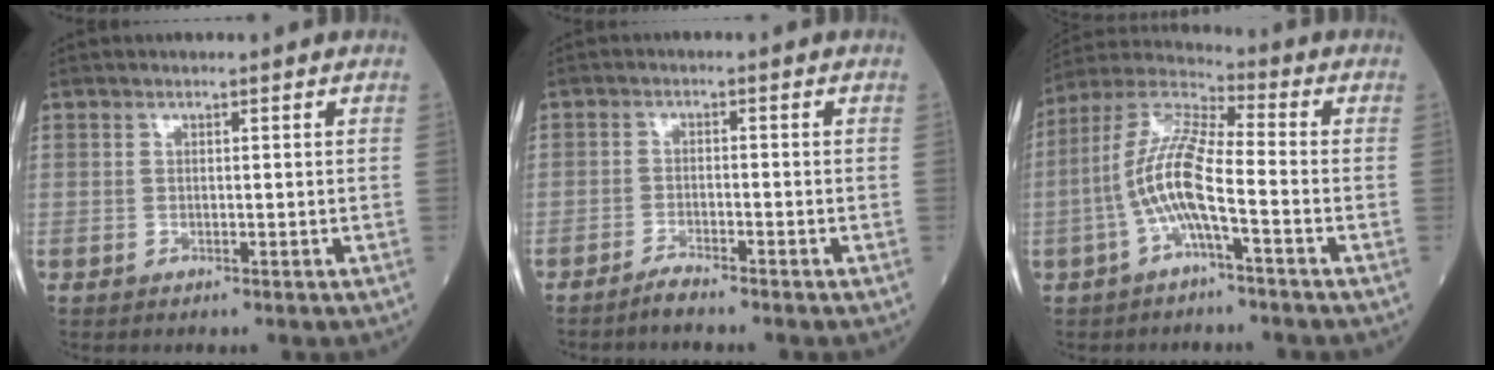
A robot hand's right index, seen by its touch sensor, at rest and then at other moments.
{"total": 2.2, "force": [-2.1, -0.2, 0.7], "torque": [-0.016, -0.006, -0.043]}
{"total": 10.3, "force": [-2.8, 1.3, 9.8], "torque": [-0.209, 0.017, -0.063]}